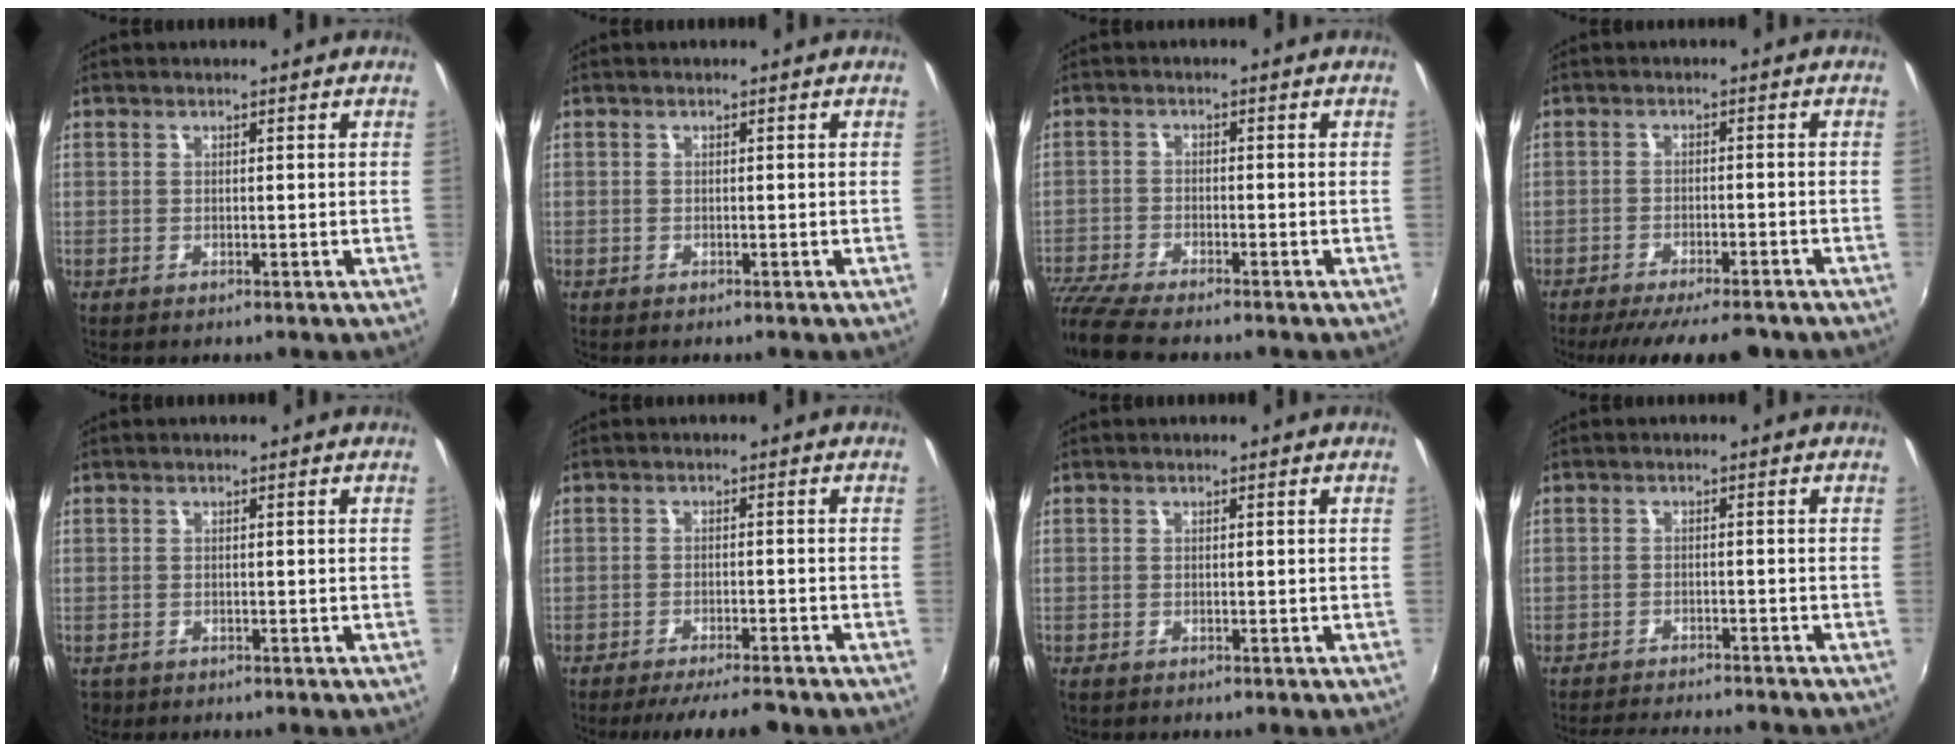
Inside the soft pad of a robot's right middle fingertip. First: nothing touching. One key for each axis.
{"total": 0.5, "fx": -0.4, "fy": 0.3, "fz": 0.0, "tx": 0.000, "ty": 0.001, "tz": -0.008}
{"total": 9.1, "fx": -8.0, "fy": 1.1, "fz": 4.0, "tx": -0.109, "ty": -0.033, "tz": -0.148}
{"total": 12.2, "fx": -10.2, "fy": 2.6, "fz": 6.1, "tx": -0.124, "ty": -0.027, "tz": -0.149}
{"total": 1.3, "fx": -0.7, "fy": 1.1, "fz": 0.3, "tx": -0.010, "ty": -0.005, "tz": -0.011}
{"total": 8.6, "fx": -7.5, "fy": 1.3, "fz": 4.0, "tx": -0.086, "ty": -0.012, "tz": -0.111}
{"total": 0.5, "fx": -0.4, "fy": 0.3, "fz": 0.1, "tx": -0.004, "ty": -0.003, "tz": -0.009}
{"total": 9.6, "fx": -8.8, "fy": 1.1, "fz": 3.5, "tx": -0.083, "ty": -0.010, "tz": -0.131}